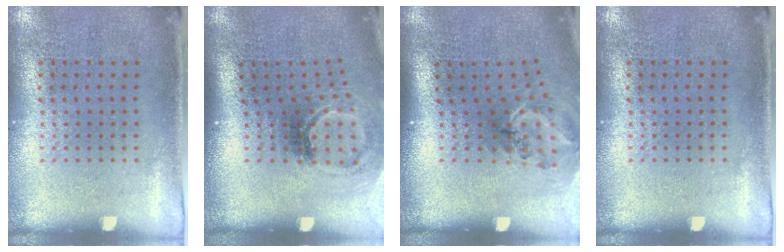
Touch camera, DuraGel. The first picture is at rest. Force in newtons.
{"total": 1.9, "press": 1.2, "slide": 1.5}
{"total": 1.4, "press": 1.1, "slide": 0.9}
{"total": 0.0}